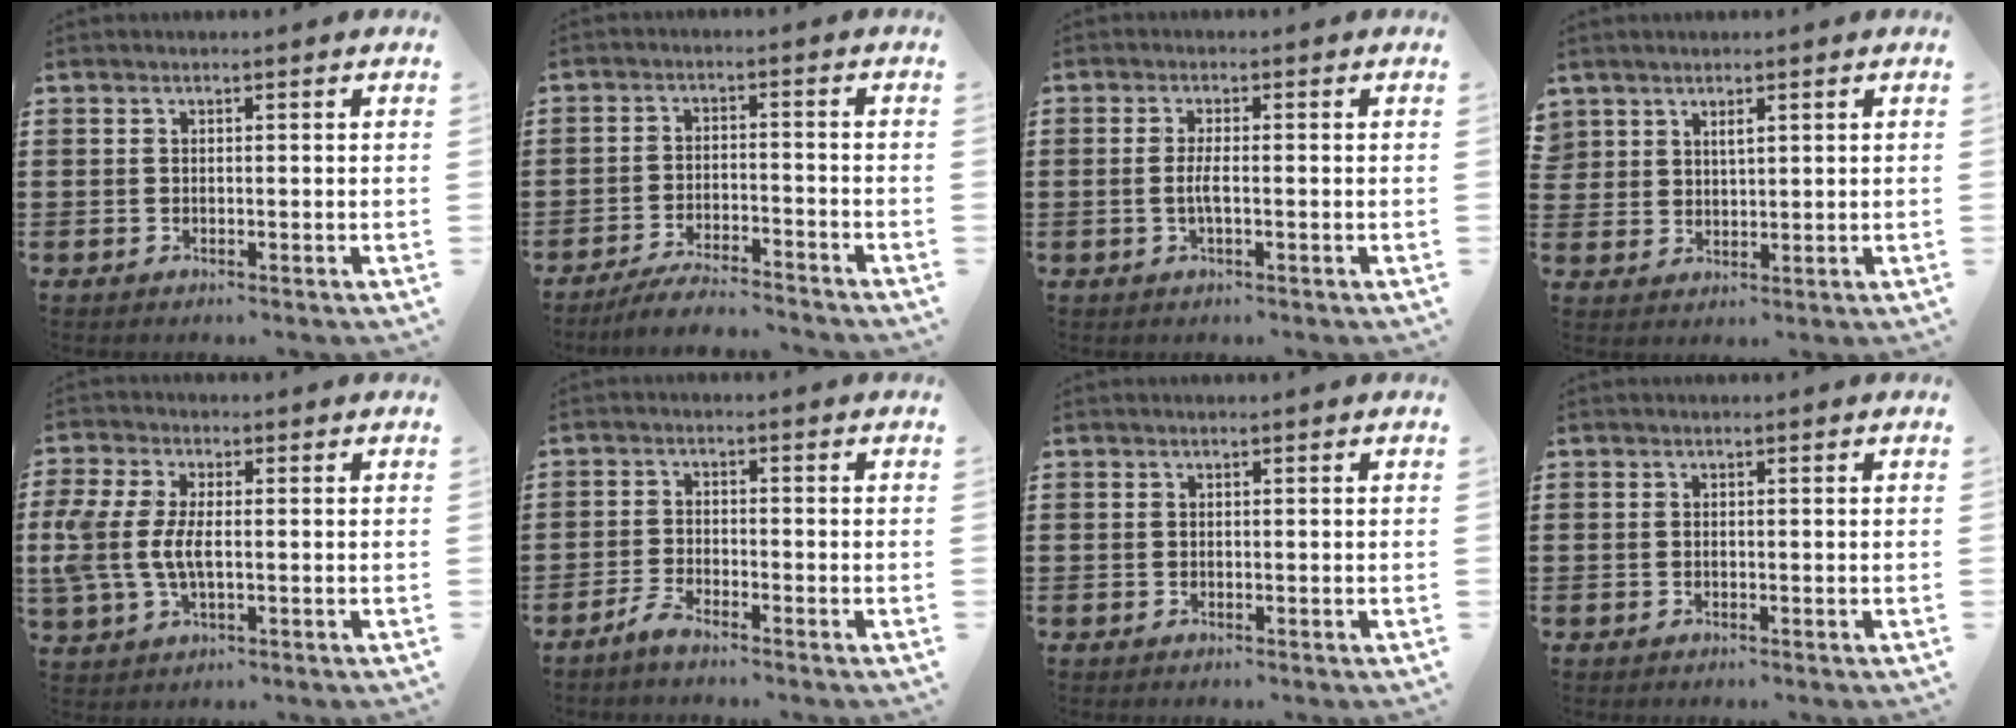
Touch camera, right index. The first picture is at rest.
{"total": 4.7, "force": [-4.5, 0.0, 1.2], "torque": [-0.029, -0.005, -0.091]}
{"total": 2.1, "force": [-0.3, 0.6, 1.9], "torque": [-0.044, 0.000, -0.009]}
{"total": 2.2, "force": [1.9, 1.1, 0.6], "torque": [-0.015, 0.004, 0.036]}
{"total": 6.6, "force": [-0.3, 3.3, 5.8], "torque": [-0.147, -0.007, -0.015]}
{"total": 2.5, "force": [-2.3, 0.2, 0.9], "torque": [-0.033, 0.001, -0.050]}
{"total": 0.0}
{"total": 0.0}